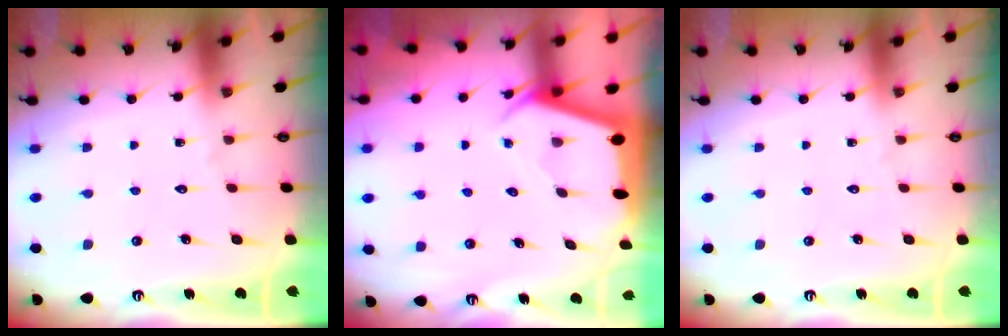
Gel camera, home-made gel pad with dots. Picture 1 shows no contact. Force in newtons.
{"total": 4.0, "press": 3.9, "slide": 0.3}
{"total": 0.0}